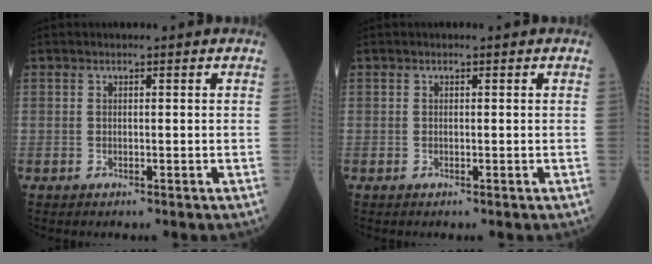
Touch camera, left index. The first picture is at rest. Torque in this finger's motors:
{"motor_torque": [0.01, -0.01, 0.00, 0.00]}